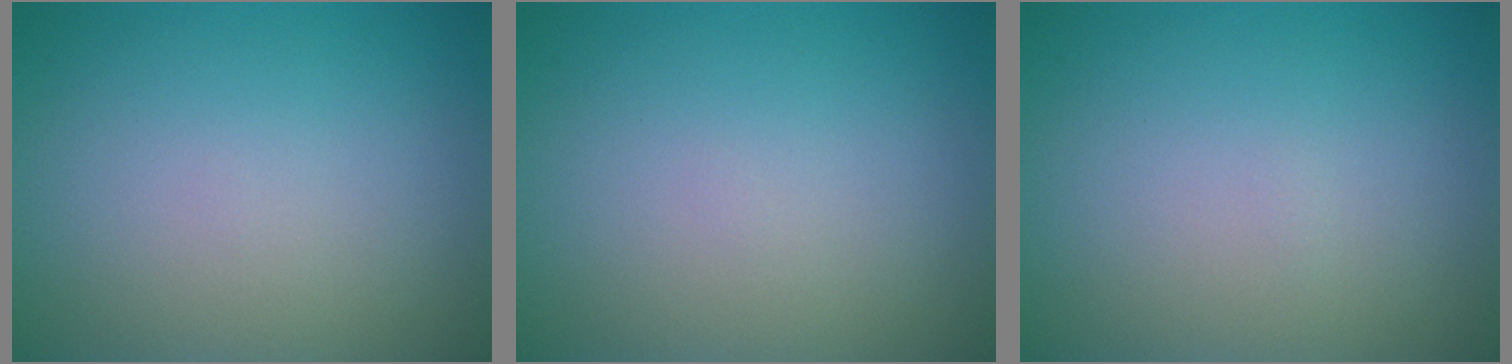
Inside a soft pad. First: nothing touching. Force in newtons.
{"total": 0.0}
{"total": 0.0}